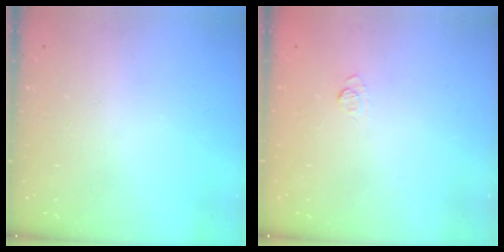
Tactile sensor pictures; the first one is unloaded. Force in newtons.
{"total": 7.5, "press": 7.3, "slide": 1.4}